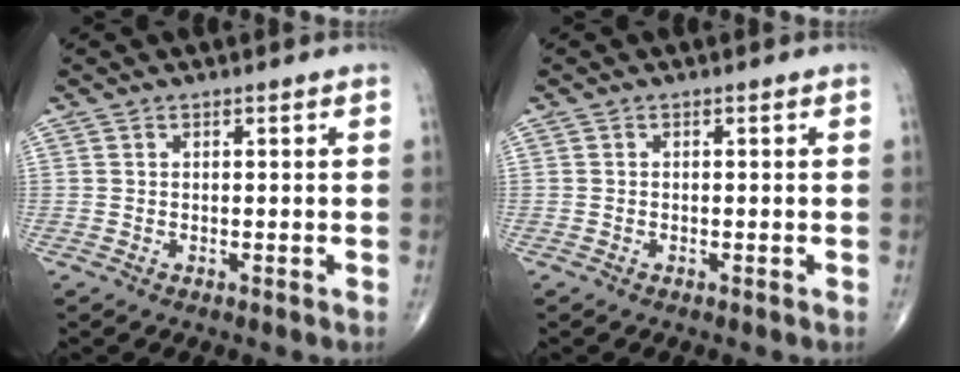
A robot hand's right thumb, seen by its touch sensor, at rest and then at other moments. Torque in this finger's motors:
{"motor_torque": [-0.02, 0.19, -0.10, -0.01, 0.01]}